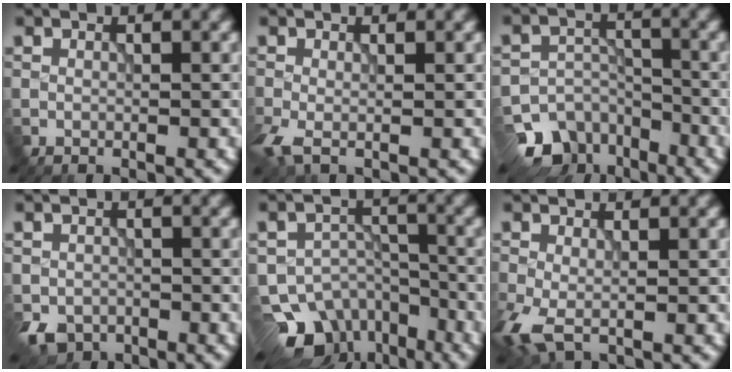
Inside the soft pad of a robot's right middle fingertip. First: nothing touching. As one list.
[{"total": 2.3, "force": [-1.0, 0.9, 1.8], "torque": [-0.051, -0.010, -0.021]}, {"total": 8.3, "force": [-5.8, 5.5, 2.2], "torque": [-0.020, -0.010, -0.091]}, {"total": 3.7, "force": [-2.2, 2.6, 1.4], "torque": [-0.025, -0.012, -0.043]}, {"total": 9.5, "force": [-6.4, 6.4, 2.9], "torque": [-0.032, -0.009, -0.092]}, {"total": 3.8, "force": [-1.3, 1.9, 3.0], "torque": [-0.086, -0.011, -0.028]}]